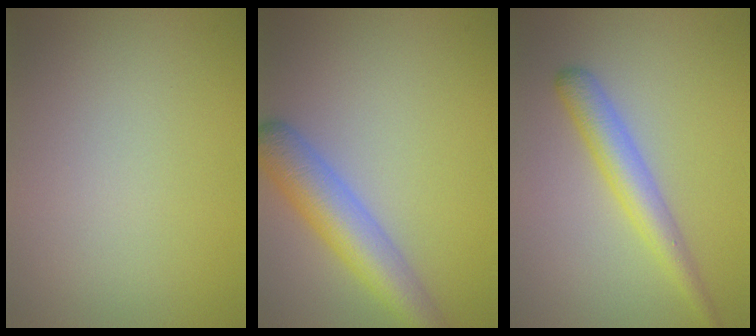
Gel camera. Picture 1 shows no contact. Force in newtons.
{"total": 5.4, "press": 5.4, "slide": 0.2}
{"total": 3.4, "press": 3.4, "slide": 0.1}